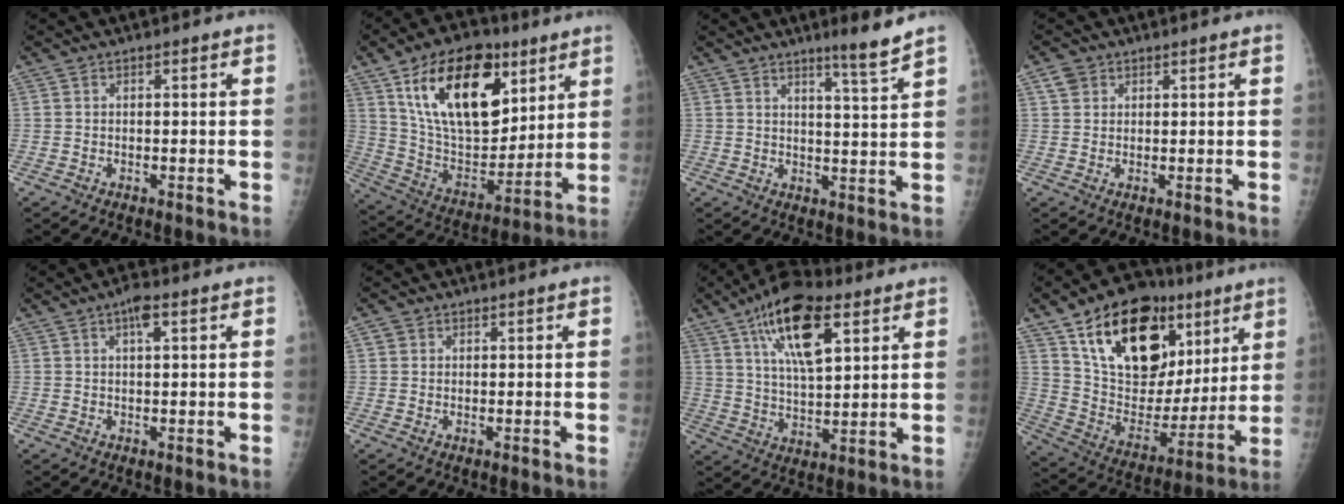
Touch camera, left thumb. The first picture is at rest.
{"total": 24.2, "force": [11.5, 13.4, 16.7], "torque": [-0.242, -0.044, 0.204]}
{"total": 5.4, "force": [4.3, -0.9, 3.3], "torque": [-0.048, -0.043, 0.069]}
{"total": 2.4, "force": [1.3, 1.9, 0.7], "torque": [0.000, 0.001, 0.020]}
{"total": 3.1, "force": [1.4, 1.0, 2.6], "torque": [-0.042, 0.004, 0.020]}
{"total": 1.0, "force": [0.5, 0.9, 0.2], "torque": [0.007, 0.000, 0.006]}
{"total": 15.5, "force": [7.6, 6.2, 12.0], "torque": [-0.188, -0.020, 0.131]}
{"total": 26.2, "force": [12.4, 15.8, 16.8], "torque": [-0.231, -0.019, 0.217]}